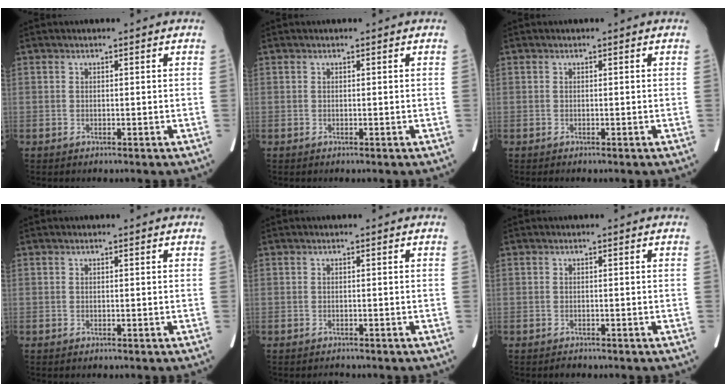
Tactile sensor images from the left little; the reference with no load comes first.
{"total": 0.0}
{"total": 0.0}
{"total": 0.0}
{"total": 0.7, "force": [-0.7, 0.2, 0.0], "torque": [-0.005, -0.002, -0.008]}
{"total": 0.6, "force": [-0.6, 0.2, 0.0], "torque": [-0.003, -0.001, -0.008]}